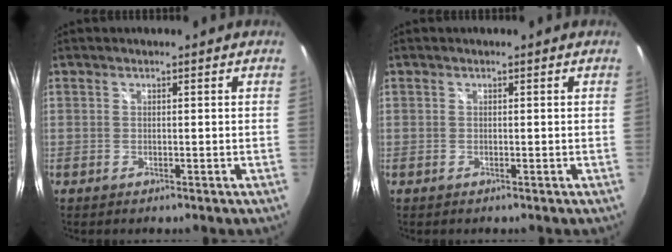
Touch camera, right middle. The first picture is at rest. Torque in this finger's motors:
{"motor_torque": [0.30, 0.35, 0.00, 0.01]}